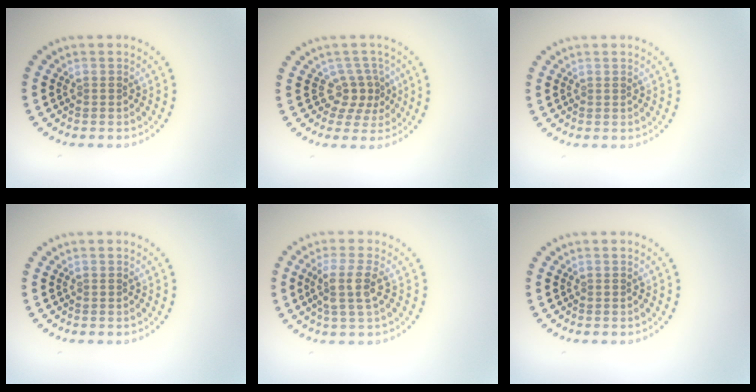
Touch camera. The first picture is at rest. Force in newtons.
{"total": 2.6, "press": 1.8, "slide": 1.9}
{"total": 0.0}
{"total": 0.0}
{"total": 3.0, "press": 2.4, "slide": 1.8}
{"total": 0.0}